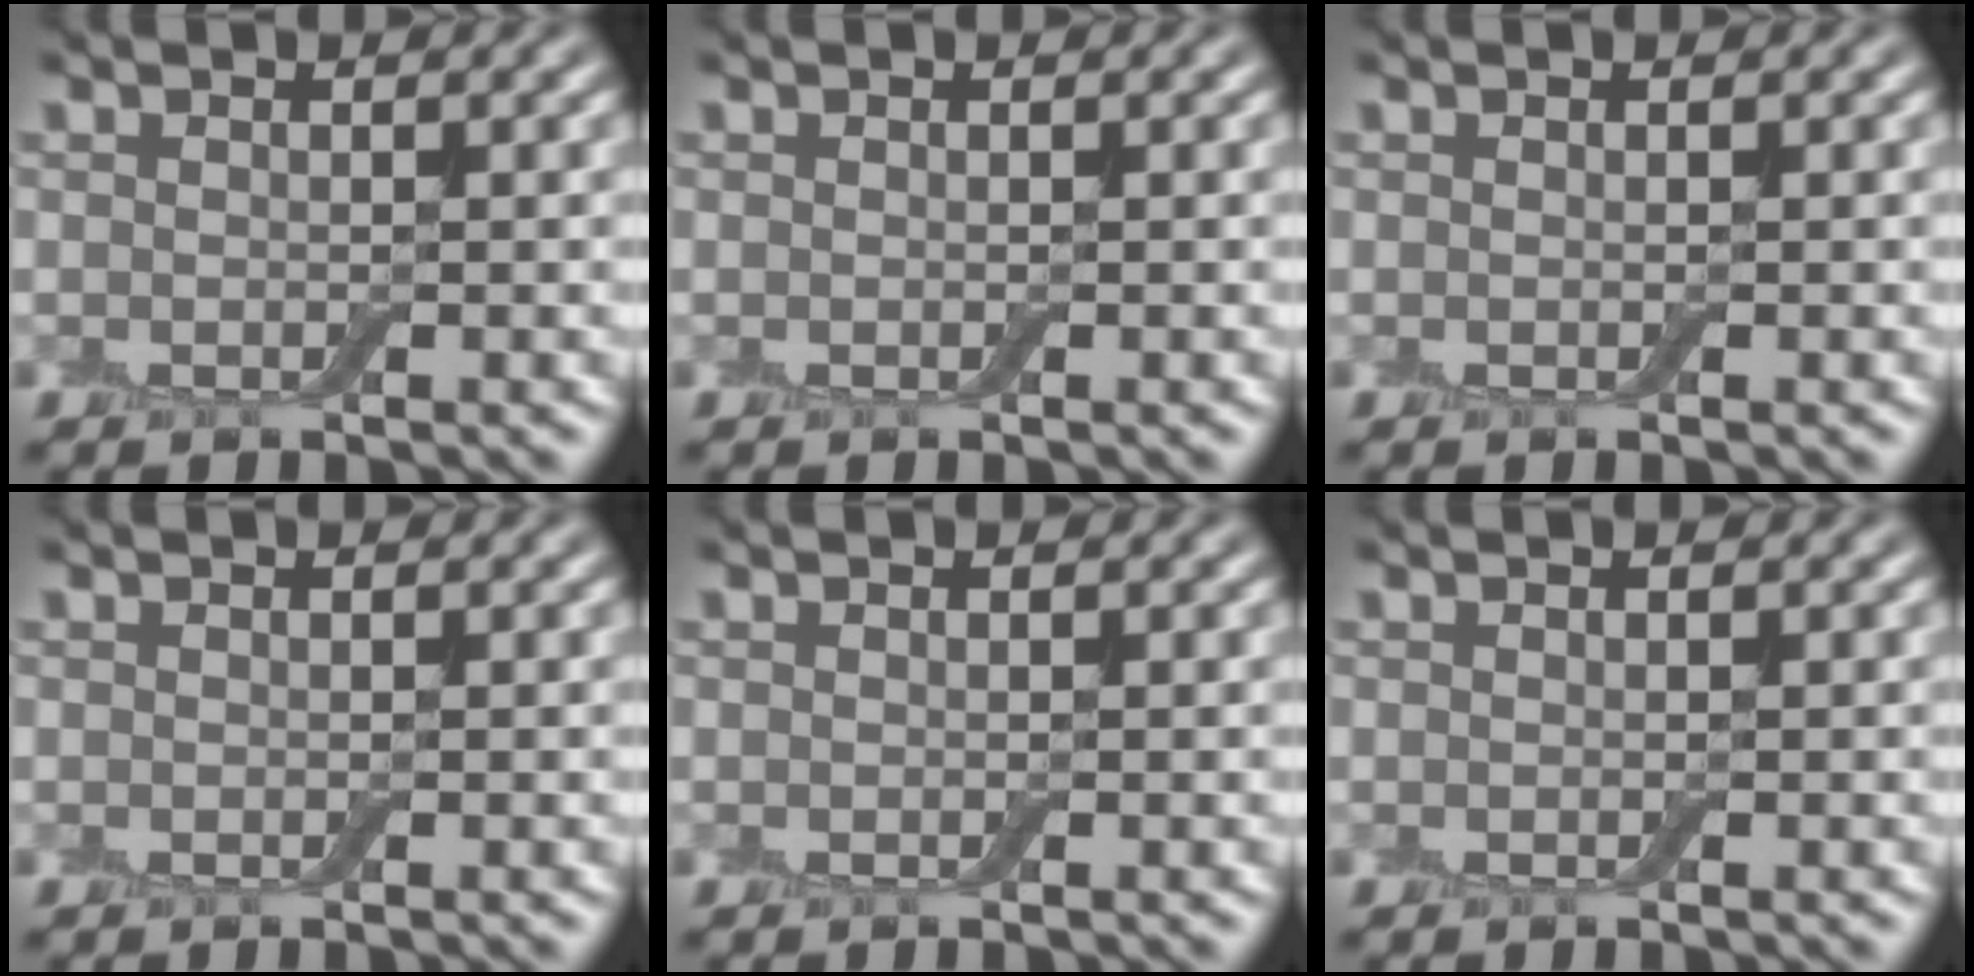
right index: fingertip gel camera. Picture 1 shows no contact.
{"total": 0.0}
{"total": 0.0}
{"total": 0.0}
{"total": 0.0}
{"total": 0.0}